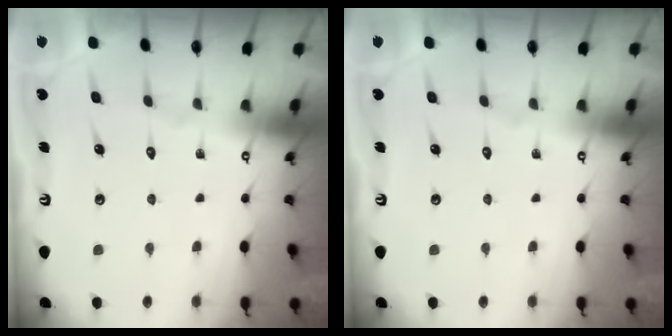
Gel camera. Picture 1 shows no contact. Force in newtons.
{"total": 0.0}